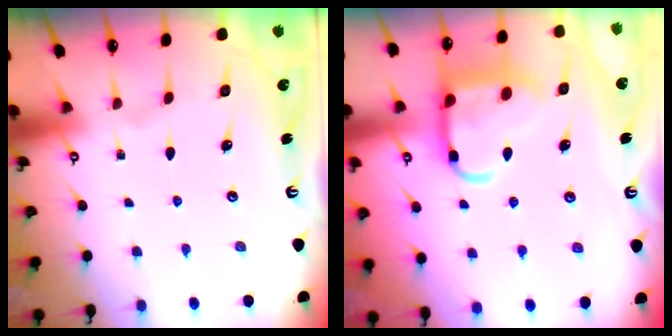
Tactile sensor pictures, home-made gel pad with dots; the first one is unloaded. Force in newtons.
{"total": 12.5, "press": 12.5, "slide": 1.2}